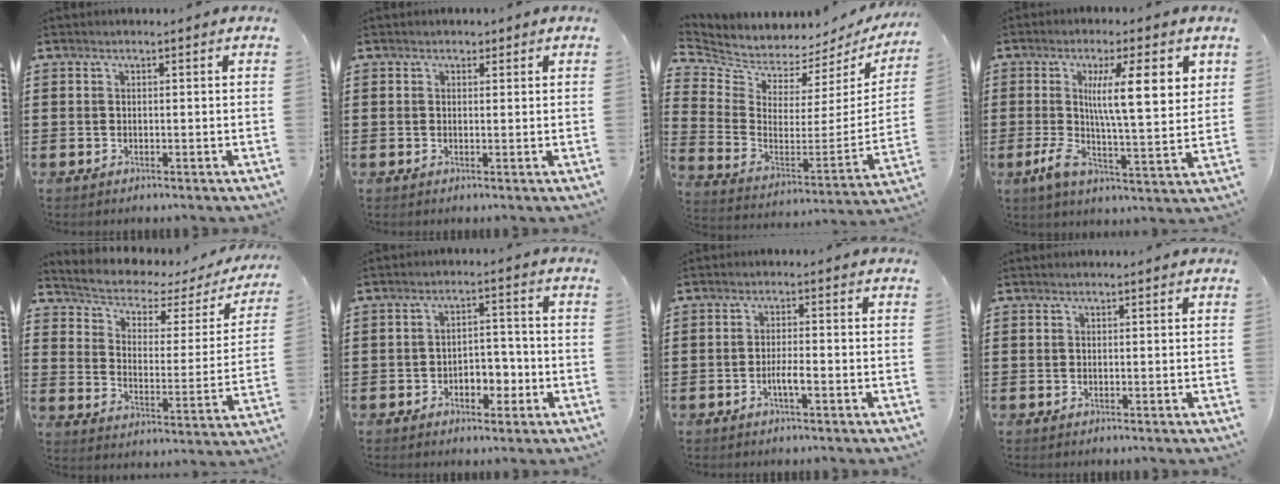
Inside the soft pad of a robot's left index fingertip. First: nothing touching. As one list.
[{"total": 1.0, "force": [0.7, 0.6, 0.4], "torque": [-0.009, 0.006, 0.012]}, {"total": 4.0, "force": [3.9, 0.7, -0.1], "torque": [-0.031, -0.057, 0.064]}, {"total": 11.9, "force": [3.7, 2.8, 10.9], "torque": [-0.183, -0.007, 0.055]}, {"total": 3.5, "force": [2.6, 1.5, 1.8], "torque": [-0.053, -0.023, 0.034]}, {"total": 4.3, "force": [-2.1, 2.8, 2.6], "torque": [-0.043, 0.005, -0.043]}, {"total": 2.6, "force": [-1.2, 0.5, 2.3], "torque": [-0.041, 0.003, -0.021]}, {"total": 0.0}]